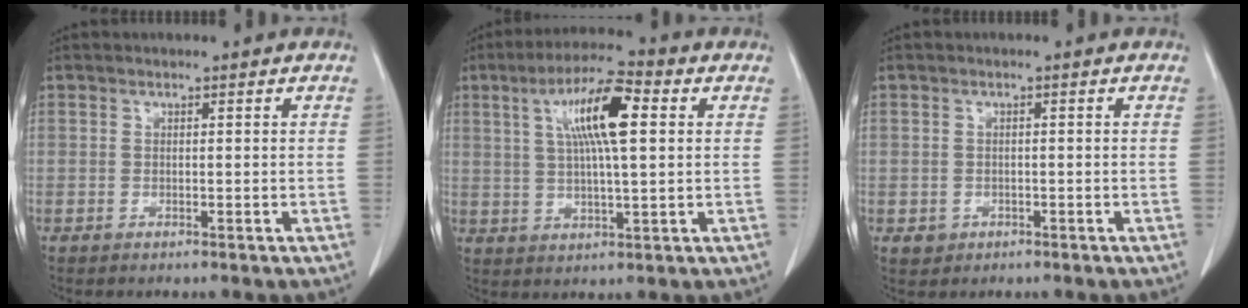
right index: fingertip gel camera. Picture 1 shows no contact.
{"total": 10.9, "force": [3.1, 1.7, 10.3], "torque": [-0.190, 0.017, 0.053]}
{"total": 1.8, "force": [-0.6, 1.6, 0.3], "torque": [-0.001, 0.005, -0.003]}